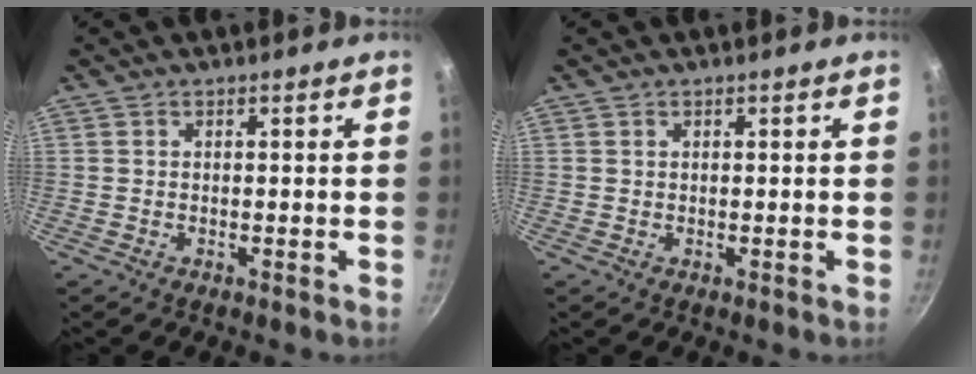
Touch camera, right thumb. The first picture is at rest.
{"total": 0.0}